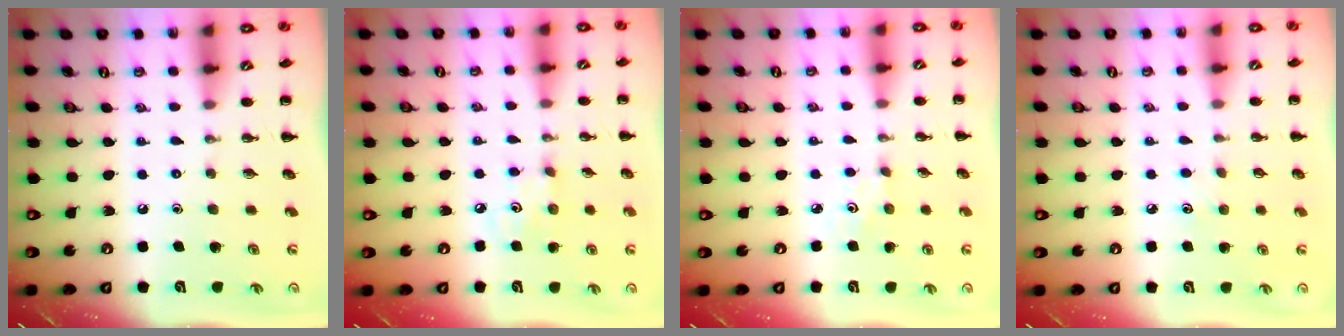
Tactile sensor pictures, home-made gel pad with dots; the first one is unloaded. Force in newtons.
{"total": 3.2, "press": 3.2, "slide": 0.5}
{"total": 1.8, "press": 1.7, "slide": 0.6}
{"total": 4.4, "press": 4.3, "slide": 1.1}